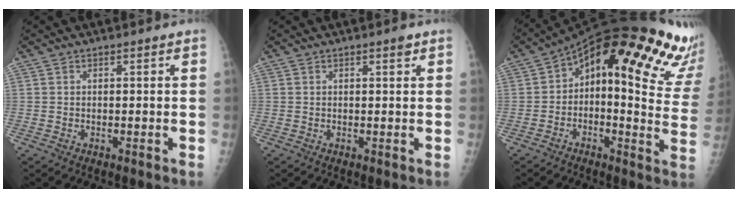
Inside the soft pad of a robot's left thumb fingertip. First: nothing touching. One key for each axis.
{"total": 1.0, "fx": 0.7, "fy": 0.2, "fz": 0.8, "tx": -0.011, "ty": -0.002, "tz": 0.009}
{"total": 25.6, "fx": 14.1, "fy": 8.9, "fz": 19.4, "tx": -0.214, "ty": -0.002, "tz": 0.165}